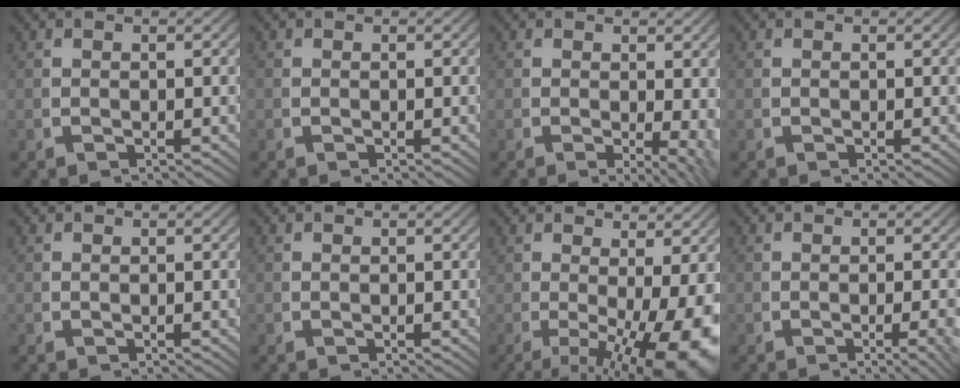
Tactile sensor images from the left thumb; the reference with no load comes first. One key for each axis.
{"total": 0.0}
{"total": 3.4, "fx": -0.4, "fy": 1.5, "fz": 3.0, "tx": -0.036, "ty": -0.023, "tz": 0.001}
{"total": 0.0}
{"total": 0.0}
{"total": 0.0}
{"total": 10.1, "fx": -2.2, "fy": 5.1, "fz": 8.4, "tx": -0.124, "ty": -0.044, "tz": -0.012}
{"total": 2.3, "fx": -0.7, "fy": 0.4, "fz": 2.2, "tx": -0.031, "ty": -0.001, "tz": -0.011}